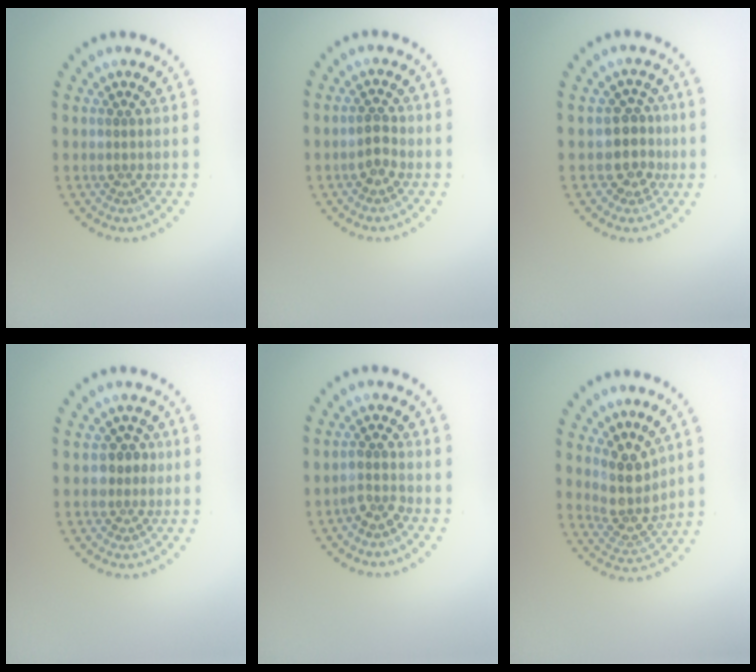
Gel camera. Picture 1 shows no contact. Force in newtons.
{"total": 1.9, "press": 1.8, "slide": 0.6}
{"total": 2.9, "press": 2.3, "slide": 1.6}
{"total": 2.1, "press": 1.8, "slide": 0.9}
{"total": 1.8, "press": 1.4, "slide": 1.1}
{"total": 3.6, "press": 2.9, "slide": 2.1}